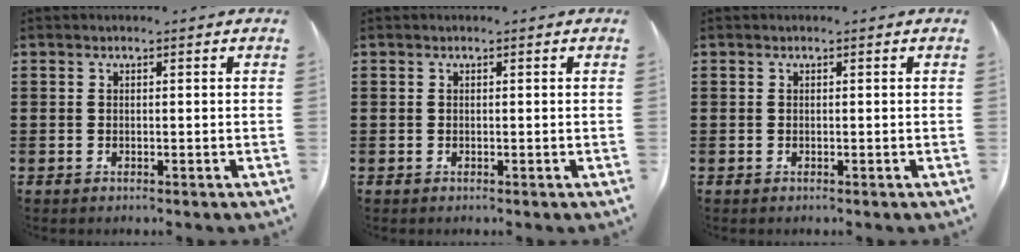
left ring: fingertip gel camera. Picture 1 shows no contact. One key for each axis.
{"total": 0.0}
{"total": 0.0}